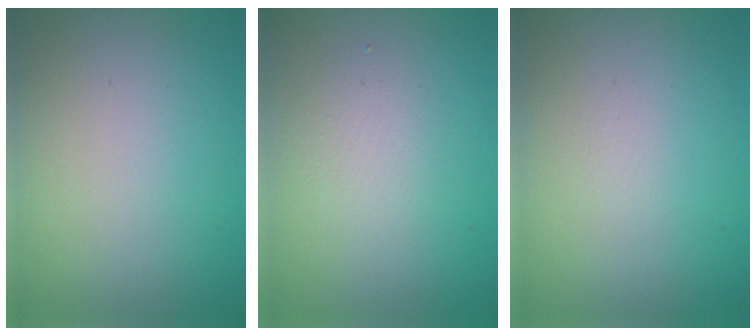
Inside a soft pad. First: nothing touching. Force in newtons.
{"total": 1.9, "press": 1.9, "slide": 0.0}
{"total": 0.0}